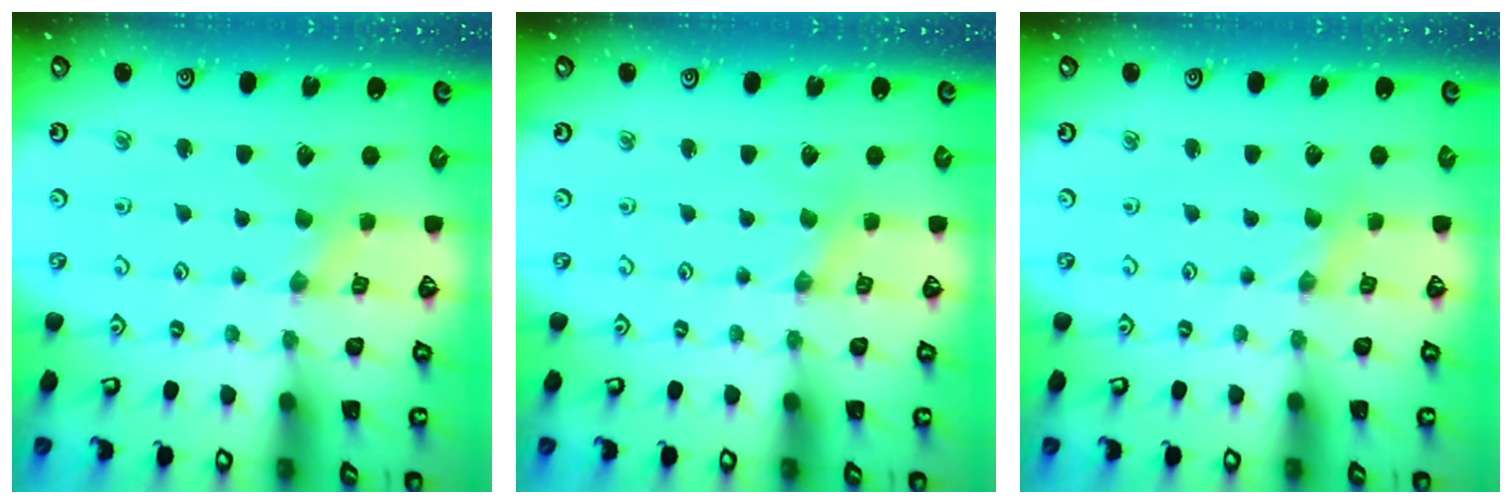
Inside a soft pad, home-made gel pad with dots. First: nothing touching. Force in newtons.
{"total": 0.0}
{"total": 0.0}